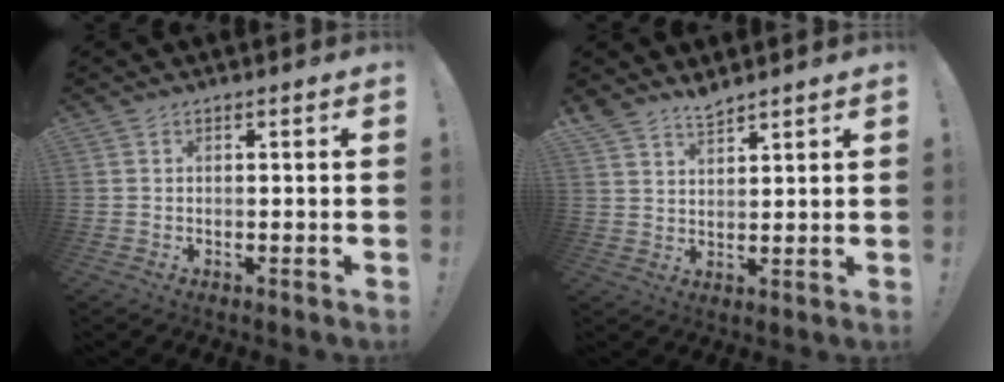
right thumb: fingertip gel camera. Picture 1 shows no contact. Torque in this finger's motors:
{"motor_torque": [-0.01, 0.00, 0.14, 0.11, 0.00]}